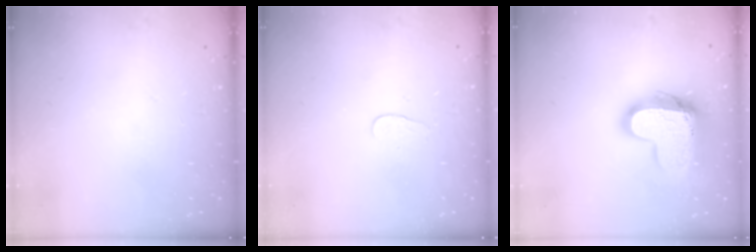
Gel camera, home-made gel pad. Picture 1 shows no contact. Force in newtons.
{"total": 3.8, "press": 3.8, "slide": 0.3}
{"total": 16.3, "press": 16.3, "slide": 1.0}